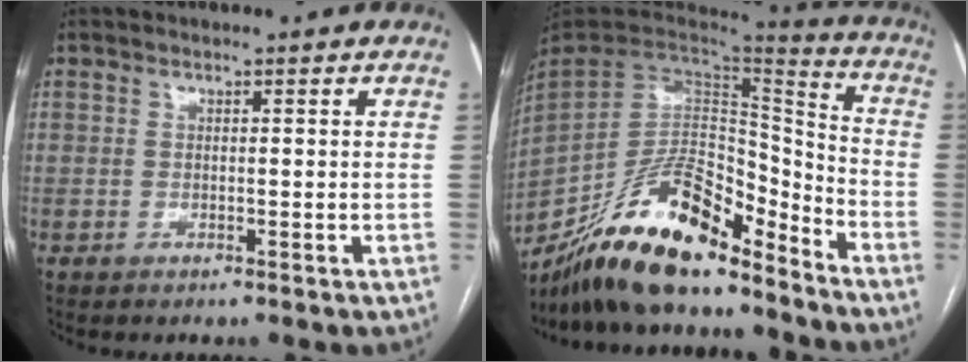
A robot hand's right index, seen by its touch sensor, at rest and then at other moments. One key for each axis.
{"total": 20.1, "fx": -16.3, "fy": 5.5, "fz": 10.4, "tx": -0.212, "ty": 0.009, "tz": -0.293}